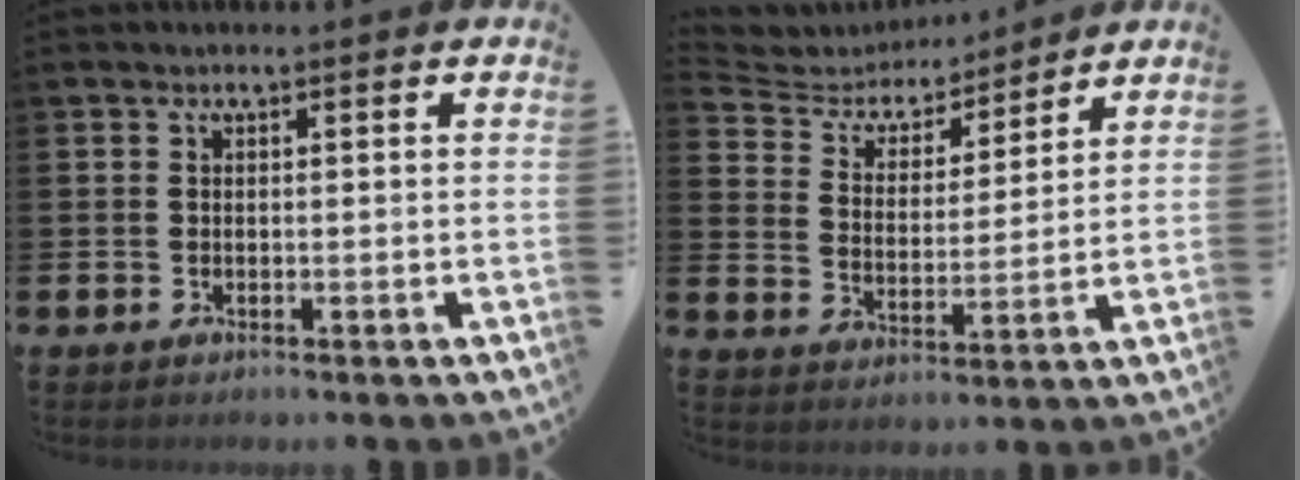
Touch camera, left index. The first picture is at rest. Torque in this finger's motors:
{"motor_torque": [0.96, -1.18, 0.02, -0.02]}